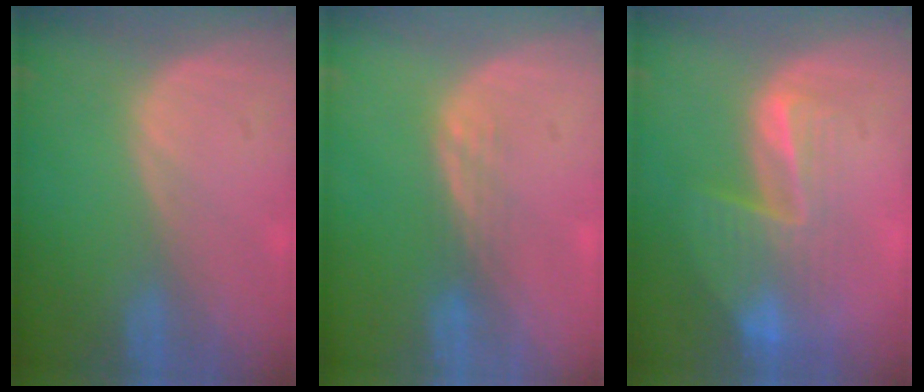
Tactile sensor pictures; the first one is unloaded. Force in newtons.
{"total": 1.8, "press": 1.7, "slide": 0.2}
{"total": 8.1, "press": 7.0, "slide": 4.0}